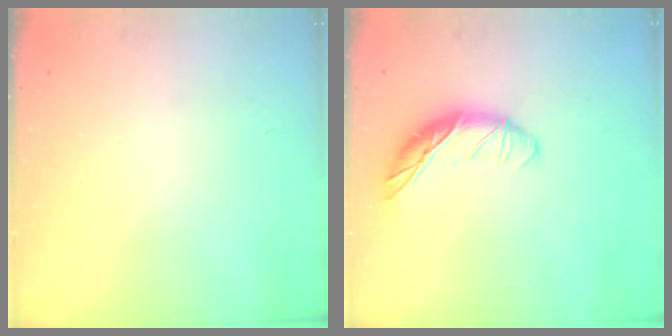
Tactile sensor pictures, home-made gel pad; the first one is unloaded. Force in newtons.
{"total": 13.6, "press": 13.5, "slide": 0.6}